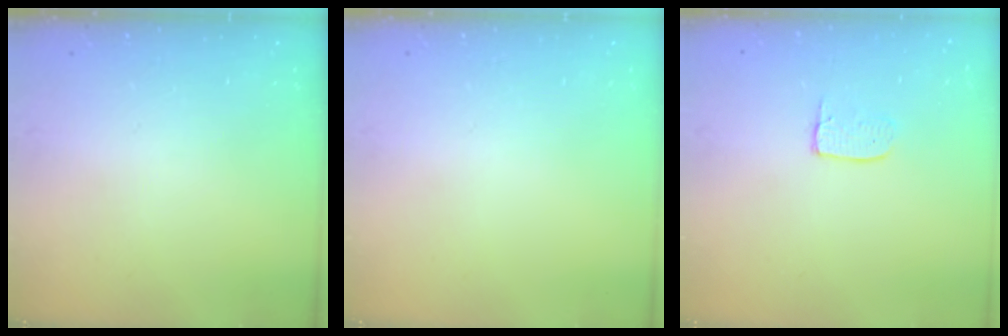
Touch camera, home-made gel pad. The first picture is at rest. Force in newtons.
{"total": 0.0}
{"total": 4.3, "press": 4.3, "slide": 0.3}